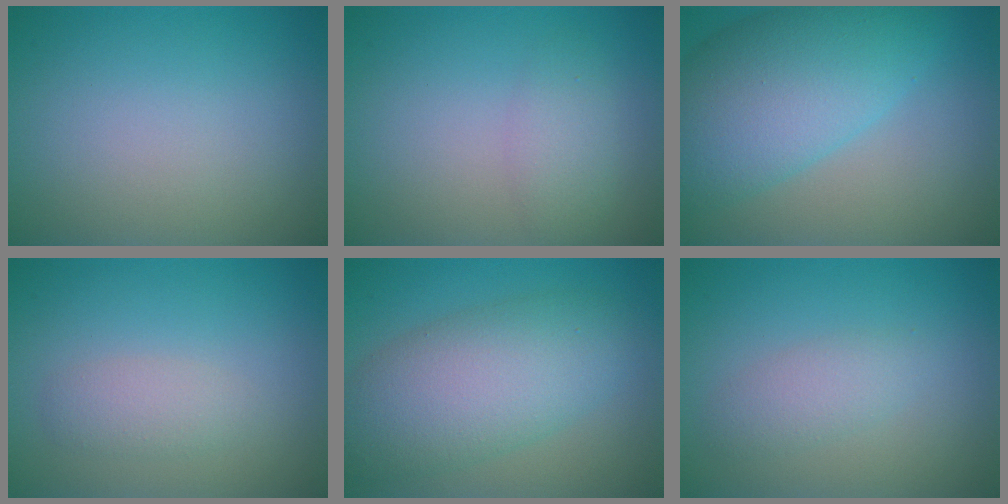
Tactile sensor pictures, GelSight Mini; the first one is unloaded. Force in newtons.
{"total": 2.1, "press": 2.1, "slide": 0.1}
{"total": 9.3, "press": 9.3, "slide": 0.3}
{"total": 1.9, "press": 1.9, "slide": 0.1}
{"total": 7.8, "press": 7.8, "slide": 0.2}
{"total": 2.0, "press": 2.0, "slide": 0.2}